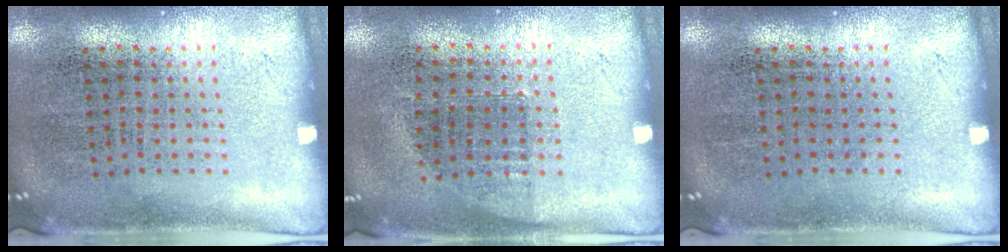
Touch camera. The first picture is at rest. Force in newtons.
{"total": 0.7, "press": 0.6, "slide": 0.3}
{"total": 0.0}